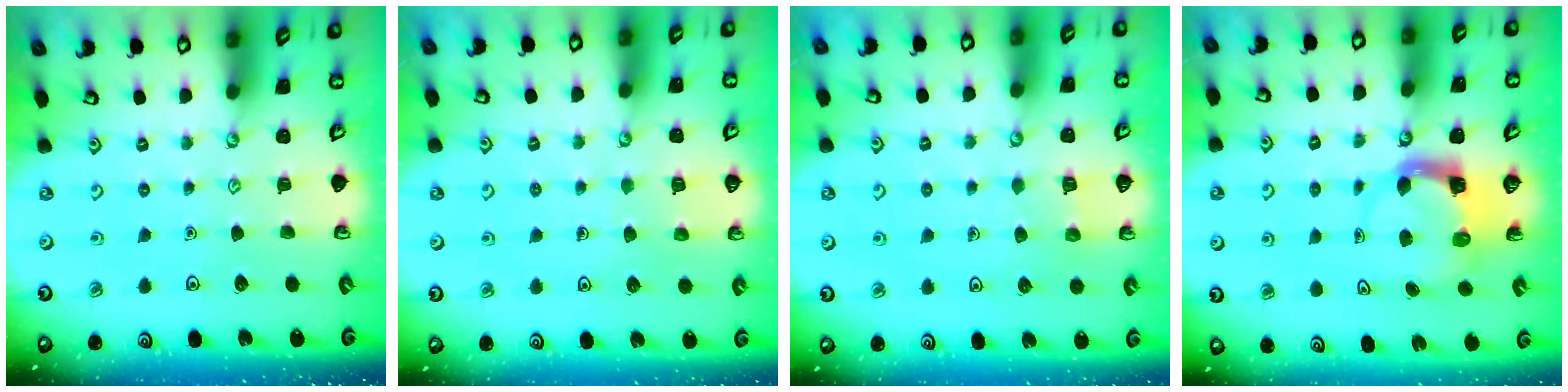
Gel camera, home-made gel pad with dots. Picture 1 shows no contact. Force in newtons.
{"total": 3.9, "press": 3.9, "slide": 0.3}
{"total": 4.1, "press": 4.1, "slide": 0.3}
{"total": 3.6, "press": 3.5, "slide": 0.5}